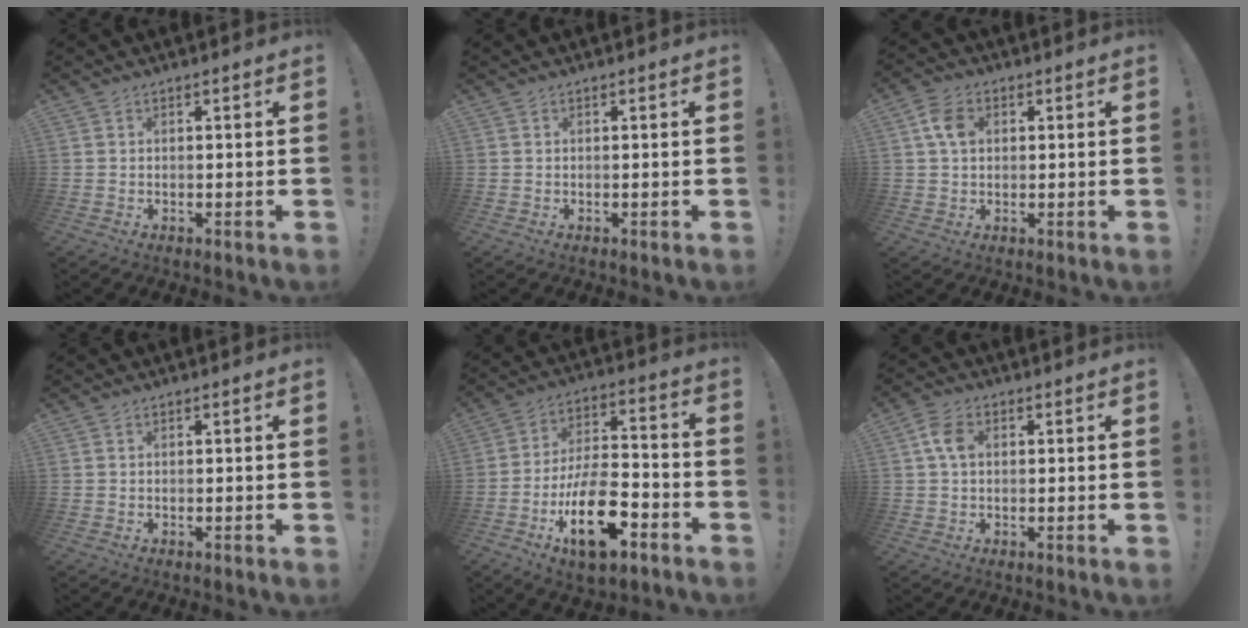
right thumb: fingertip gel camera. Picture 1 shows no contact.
{"total": 0.0}
{"total": 6.6, "force": [1.6, 4.8, 4.1], "torque": [-0.081, 0.010, 0.032]}
{"total": 0.0}
{"total": 20.5, "force": [-9.4, 9.6, 15.5], "torque": [-0.270, 0.060, -0.147]}
{"total": 5.9, "force": [1.2, 3.9, 4.2], "torque": [-0.088, 0.012, 0.023]}